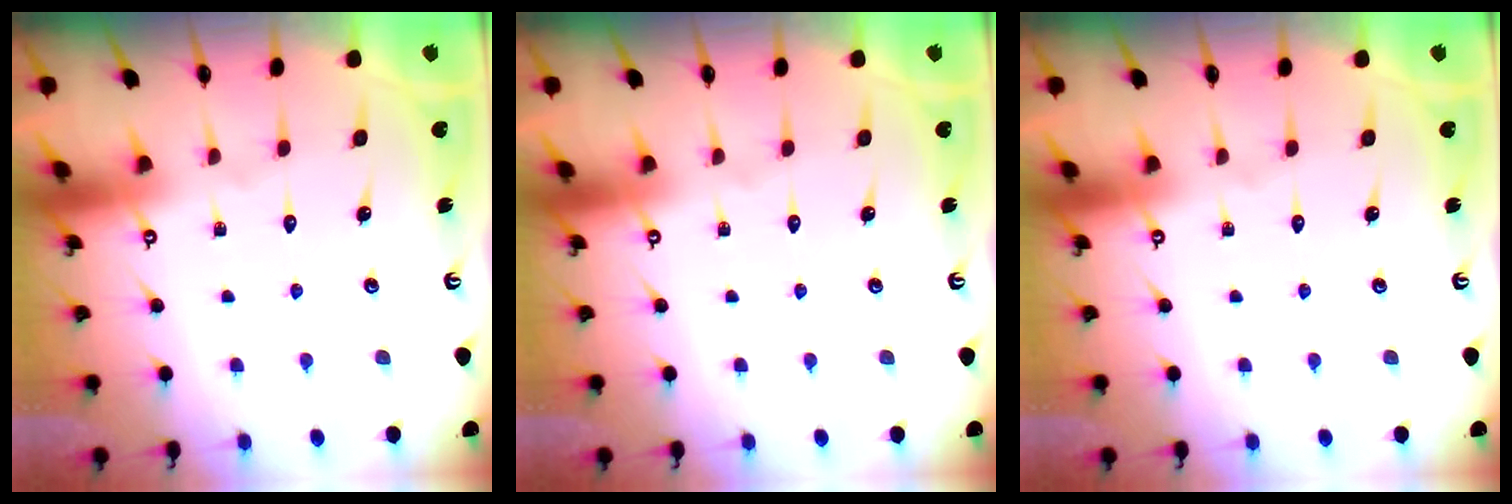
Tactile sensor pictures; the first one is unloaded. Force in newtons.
{"total": 0.0}
{"total": 0.0}